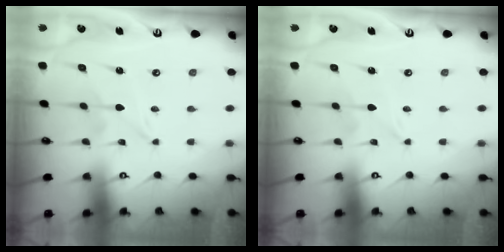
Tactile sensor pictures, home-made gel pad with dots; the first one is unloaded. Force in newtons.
{"total": 0.0}